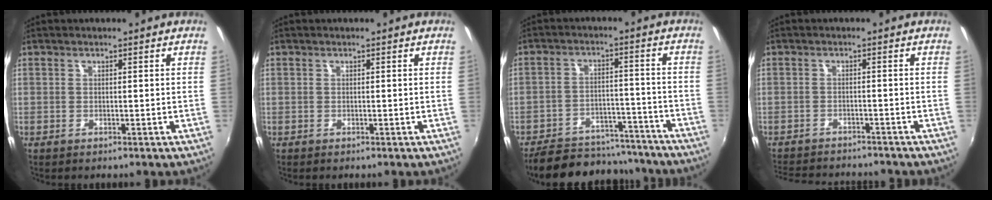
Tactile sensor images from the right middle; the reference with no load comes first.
{"total": 0.0}
{"total": 20.0, "force": [-17.2, 7.3, 7.0], "torque": [-0.153, 0.018, -0.226]}
{"total": 11.4, "force": [-10.4, 3.0, 3.8], "torque": [-0.096, -0.013, -0.157]}